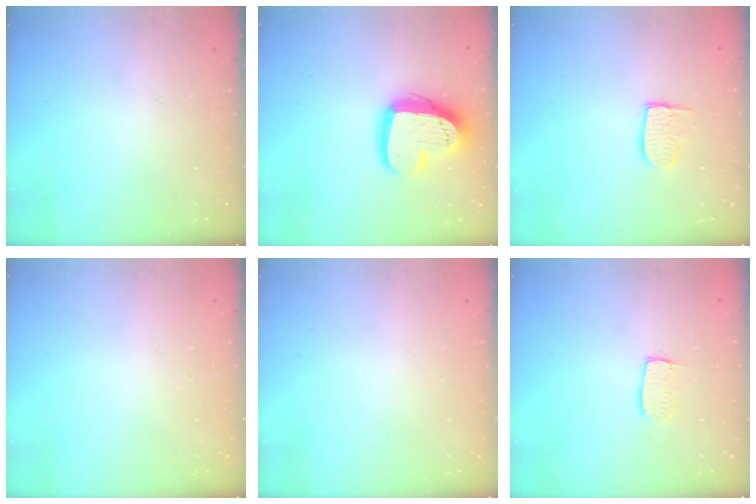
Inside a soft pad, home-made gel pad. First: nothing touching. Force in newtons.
{"total": 16.4, "press": 16.3, "slide": 1.4}
{"total": 7.0, "press": 7.0, "slide": 0.3}
{"total": 0.8, "press": 0.4, "slide": 0.7}
{"total": 0.0}
{"total": 5.2, "press": 5.1, "slide": 0.5}